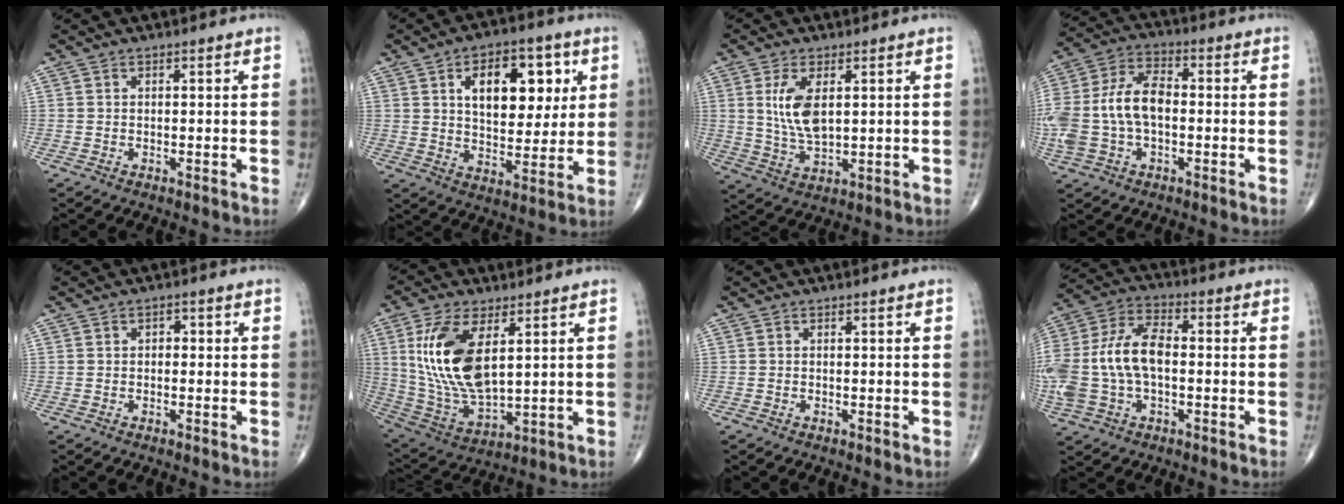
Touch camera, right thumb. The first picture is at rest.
{"total": 15.6, "force": [4.9, 8.9, 11.9], "torque": [-0.129, -0.014, 0.080]}
{"total": 8.1, "force": [2.0, 3.8, 6.8], "torque": [-0.133, -0.014, 0.047]}
{"total": 15.5, "force": [-1.3, 9.4, 12.3], "torque": [-0.275, 0.034, -0.027]}
{"total": 1.5, "force": [0.1, 1.1, 1.0], "torque": [-0.003, 0.005, -0.004]}
{"total": 17.0, "force": [4.5, 8.0, 14.3], "torque": [-0.285, -0.023, 0.101]}
{"total": 0.0}
{"total": 17.4, "force": [-1.1, 10.2, 14.0], "torque": [-0.319, 0.029, -0.022]}